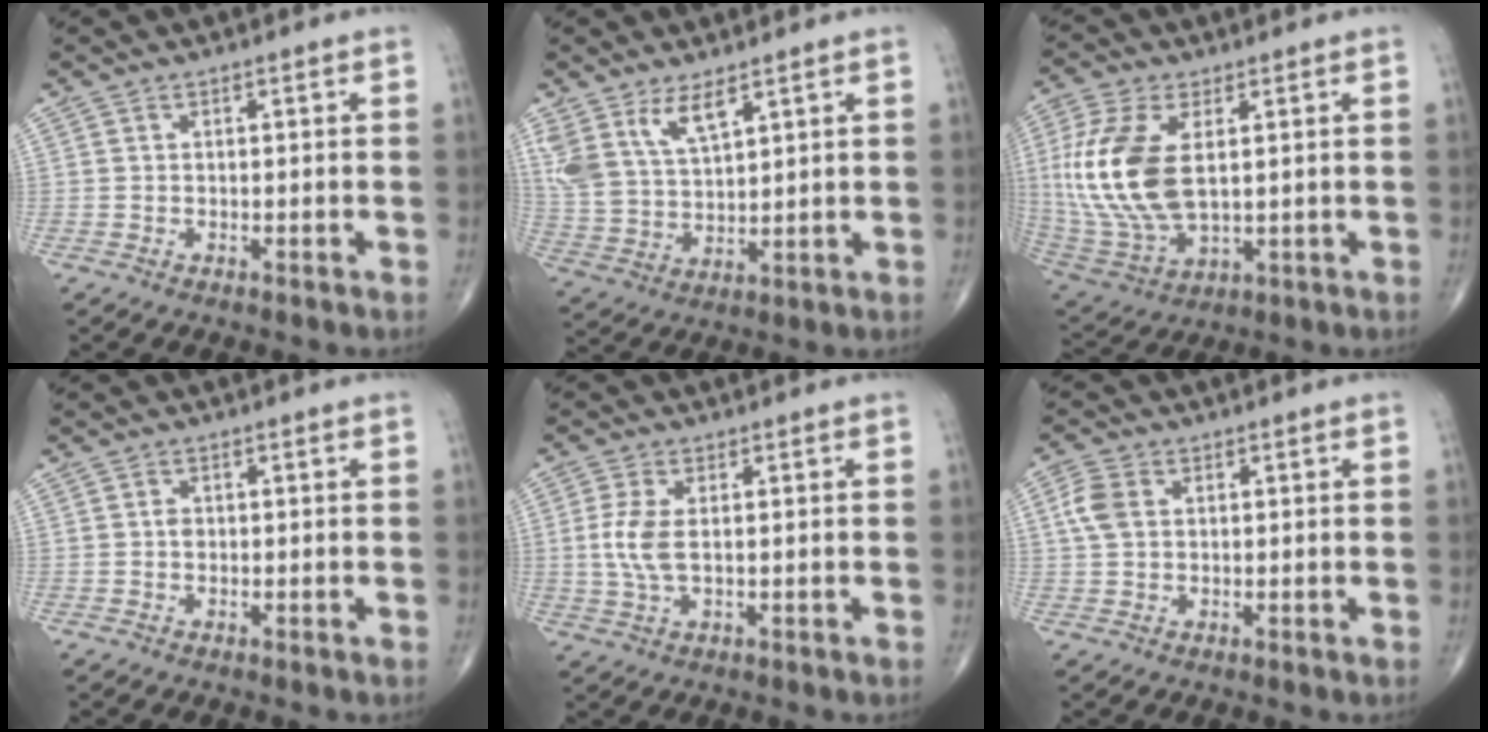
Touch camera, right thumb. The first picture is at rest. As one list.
[{"total": 9.3, "force": [5.8, 3.9, 6.2], "torque": [-0.117, -0.025, 0.127]}, {"total": 17.6, "force": [2.6, 9.2, 14.8], "torque": [-0.331, -0.015, 0.060]}, {"total": 1.1, "force": [0.0, 0.8, 0.7], "torque": [-0.009, 0.002, -0.001]}, {"total": 5.4, "force": [0.4, 2.5, 4.8], "torque": [-0.121, -0.001, 0.010]}, {"total": 4.7, "force": [1.0, 3.3, 3.2], "torque": [-0.071, 0.008, 0.017]}]